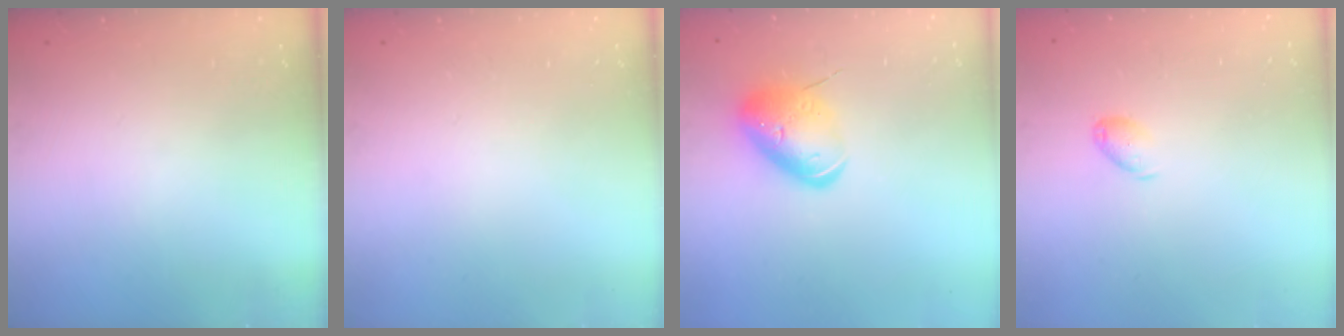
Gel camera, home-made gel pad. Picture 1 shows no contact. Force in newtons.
{"total": 0.0}
{"total": 12.9, "press": 12.7, "slide": 2.3}
{"total": 6.3, "press": 6.2, "slide": 1.1}